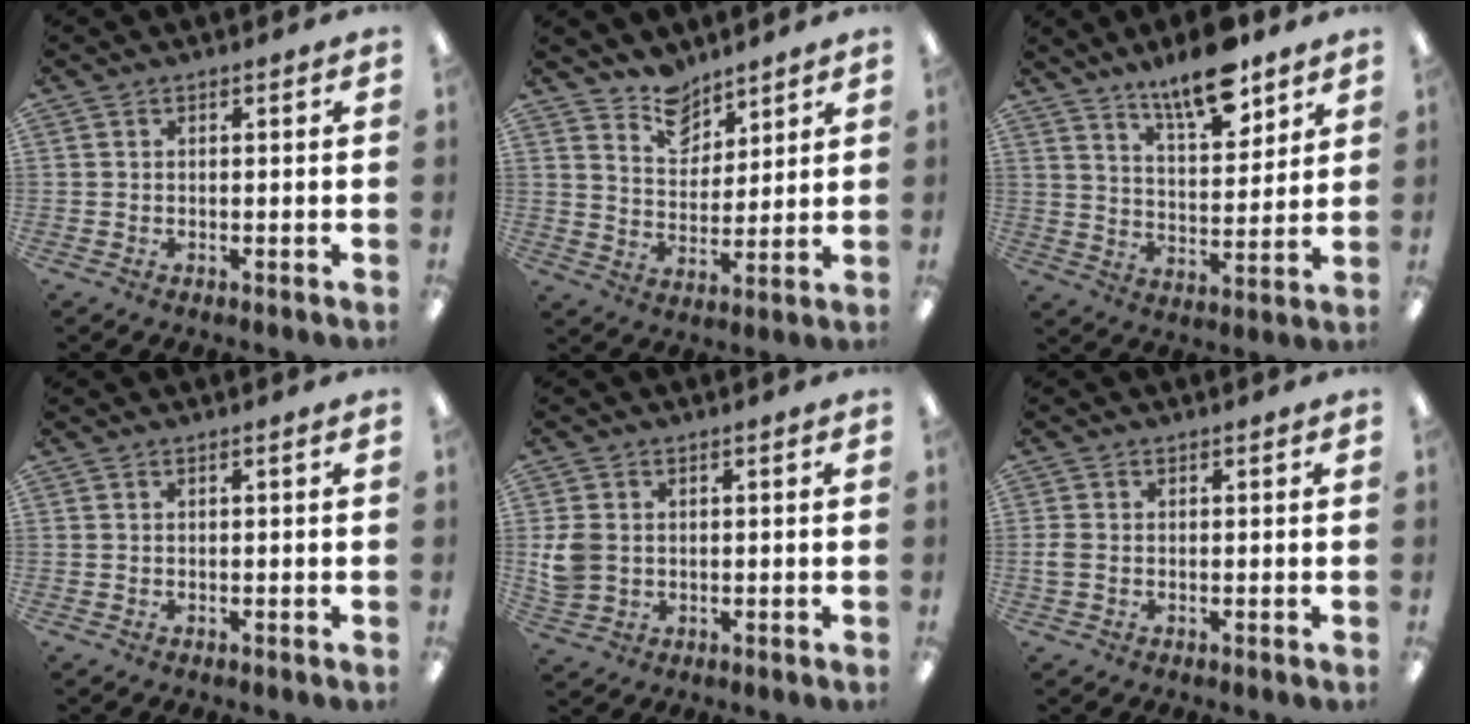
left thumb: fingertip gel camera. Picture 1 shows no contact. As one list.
[{"total": 8.9, "force": [7.6, 4.5, 1.5], "torque": [-0.028, -0.050, 0.144]}, {"total": 12.6, "force": [9.8, 3.9, 6.9], "torque": [-0.101, -0.055, 0.169]}, {"total": 0.0}, {"total": 5.5, "force": [0.6, 4.7, 2.9], "torque": [-0.060, 0.005, 0.012]}, {"total": 2.0, "force": [-0.2, 1.3, 1.5], "torque": [-0.034, 0.002, -0.006]}]